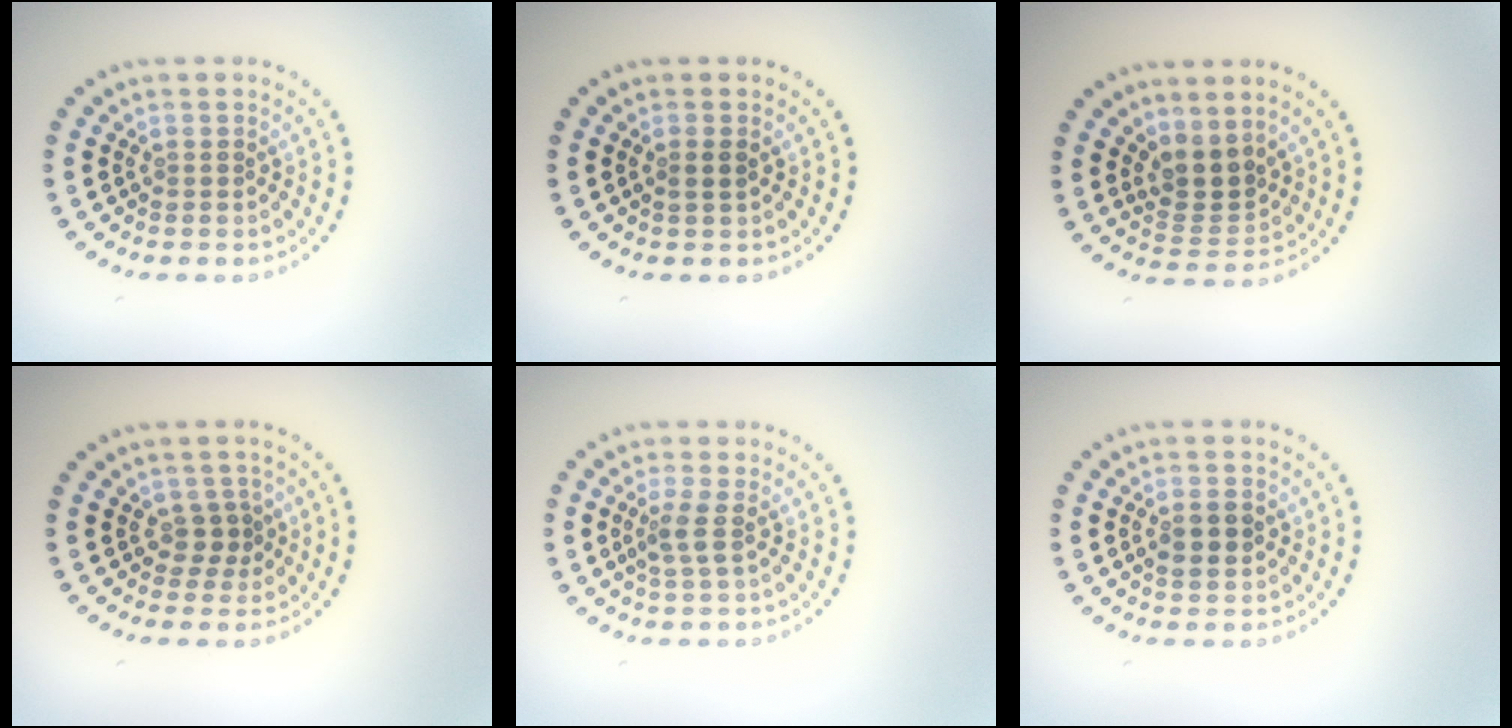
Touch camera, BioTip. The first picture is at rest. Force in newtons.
{"total": 0.9, "press": 0.7, "slide": 0.6}
{"total": 2.8, "press": 2.1, "slide": 1.9}
{"total": 1.5, "press": 1.3, "slide": 0.9}
{"total": 1.8, "press": 1.4, "slide": 1.1}
{"total": 2.2, "press": 2.2, "slide": 0.0}